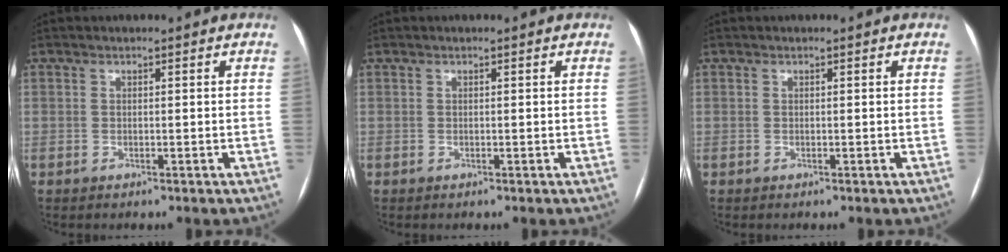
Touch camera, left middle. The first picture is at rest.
{"total": 0.0}
{"total": 0.0}